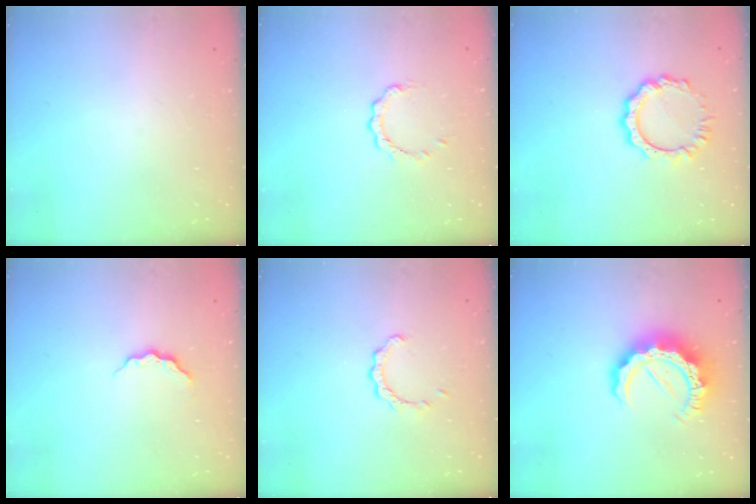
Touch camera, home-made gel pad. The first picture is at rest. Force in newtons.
{"total": 3.1, "press": 3.1, "slide": 0.3}
{"total": 8.6, "press": 8.6, "slide": 0.6}
{"total": 5.1, "press": 5.0, "slide": 0.4}
{"total": 2.7, "press": 2.7, "slide": 0.3}
{"total": 12.5, "press": 12.5, "slide": 1.2}